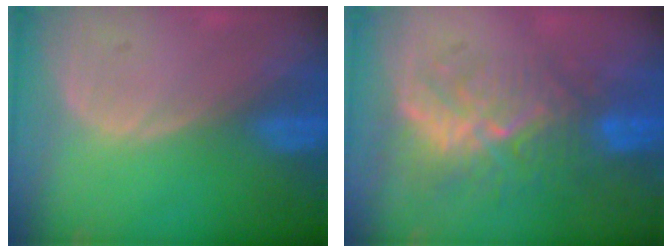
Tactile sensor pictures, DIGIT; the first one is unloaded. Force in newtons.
{"total": 9.4, "press": 8.7, "slide": 3.8}